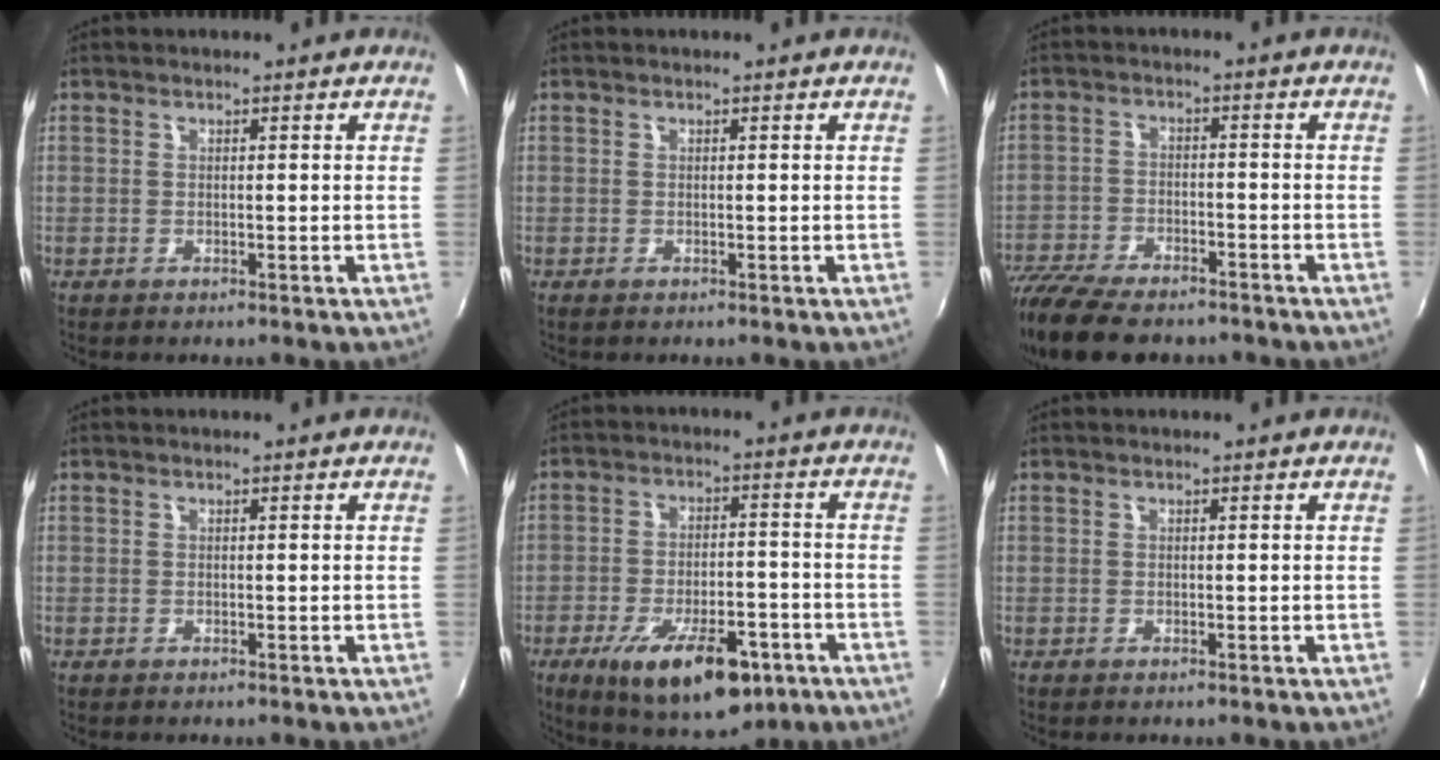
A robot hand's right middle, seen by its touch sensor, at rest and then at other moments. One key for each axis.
{"total": 0.0}
{"total": 15.6, "fx": -12.6, "fy": 5.4, "fz": 7.5, "tx": -0.177, "ty": -0.037, "tz": -0.215}
{"total": 0.0}
{"total": 16.6, "fx": -9.1, "fy": 6.7, "fz": 12.2, "tx": -0.217, "ty": -0.025, "tz": -0.129}
{"total": 0.0}